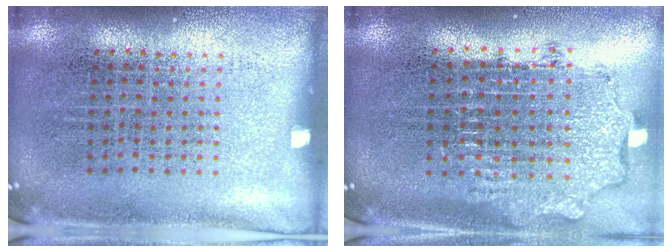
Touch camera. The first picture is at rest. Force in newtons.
{"total": 1.9, "press": 1.4, "slide": 1.2}